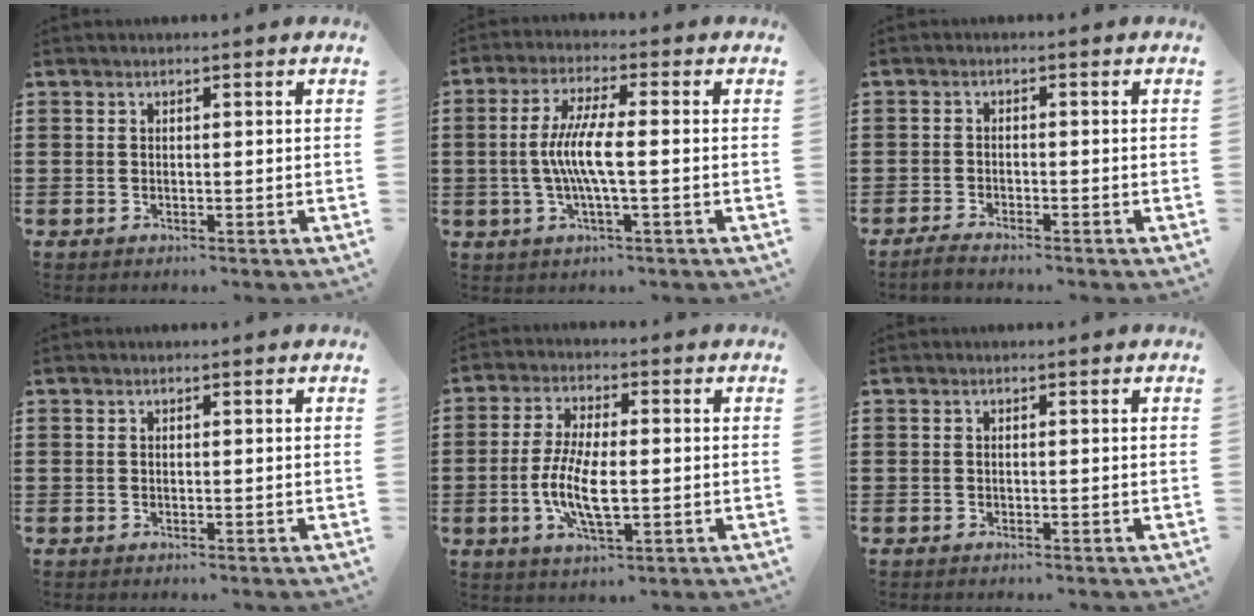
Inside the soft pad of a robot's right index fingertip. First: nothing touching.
{"total": 6.6, "force": [-0.6, 0.5, 6.5], "torque": [-0.136, -0.010, -0.018]}
{"total": 1.3, "force": [-1.3, -0.2, 0.3], "torque": [-0.007, 0.002, -0.024]}
{"total": 0.0}
{"total": 8.5, "force": [-1.3, 3.2, 7.8], "torque": [-0.168, -0.007, -0.028]}
{"total": 0.0}